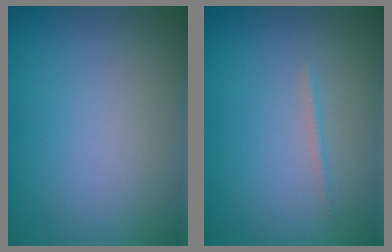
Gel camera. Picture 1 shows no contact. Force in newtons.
{"total": 0.6, "press": 0.6, "slide": 0.1}